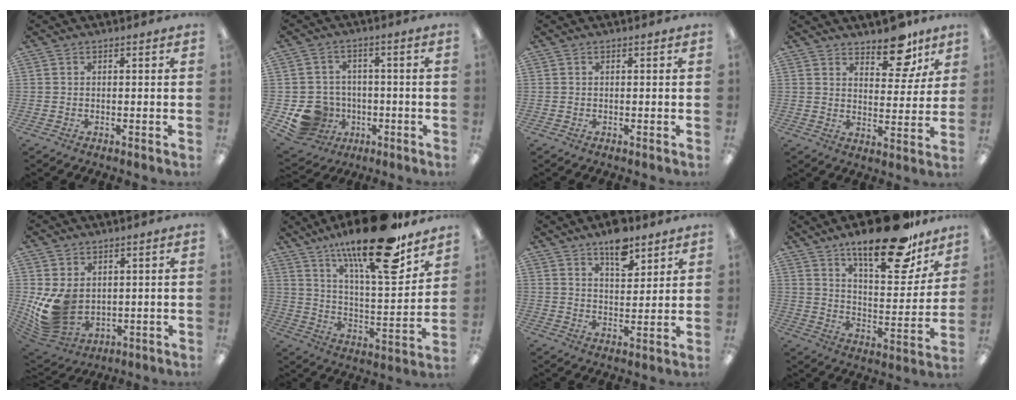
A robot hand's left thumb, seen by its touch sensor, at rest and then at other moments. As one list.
[{"total": 9.7, "force": [-3.3, 8.7, 2.8], "torque": [-0.077, 0.022, -0.048]}, {"total": 0.0}, {"total": 10.9, "force": [8.3, 5.0, 4.9], "torque": [-0.050, -0.053, 0.144]}, {"total": 11.9, "force": [1.0, 9.3, 7.4], "torque": [-0.163, -0.011, 0.025]}, {"total": 23.8, "force": [16.7, 6.2, 15.8], "torque": [-0.242, -0.106, 0.267]}, {"total": 8.8, "force": [6.6, 3.8, 4.4], "torque": [-0.056, -0.038, 0.112]}, {"total": 22.3, "force": [16.1, 7.7, 13.3], "torque": [-0.192, -0.099, 0.263]}]